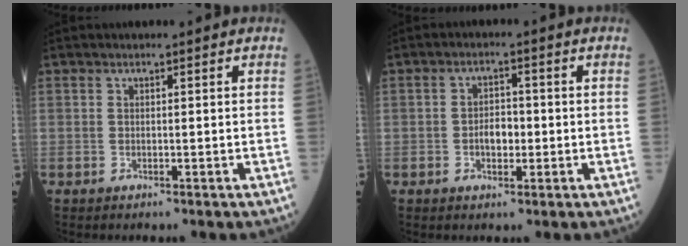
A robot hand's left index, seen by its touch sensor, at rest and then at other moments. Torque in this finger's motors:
{"motor_torque": [0.12, -0.05, 0.10, 0.03]}